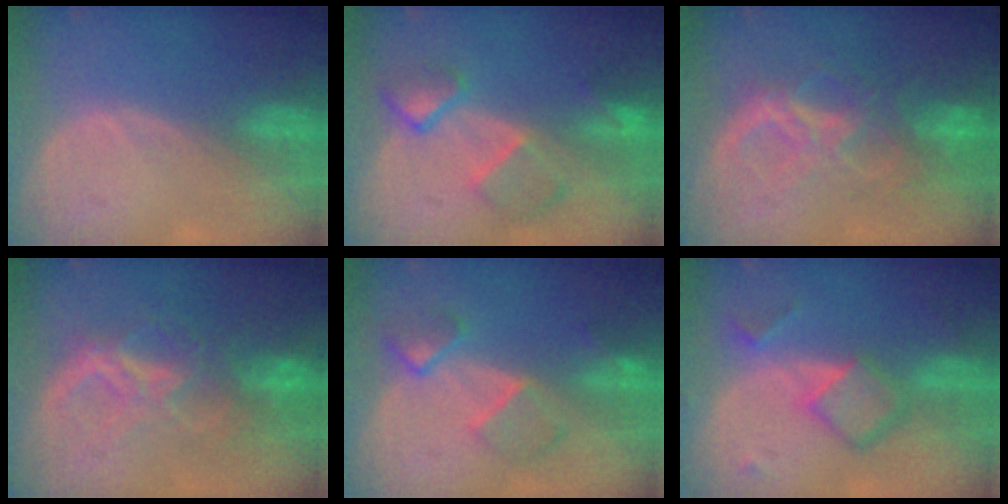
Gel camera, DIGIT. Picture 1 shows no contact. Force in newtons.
{"total": 7.3, "press": 6.6, "slide": 3.2}
{"total": 8.7, "press": 7.5, "slide": 4.3}
{"total": 8.7, "press": 7.6, "slide": 4.4}
{"total": 5.8, "press": 5.8, "slide": 0.2}
{"total": 6.9, "press": 5.9, "slide": 3.5}